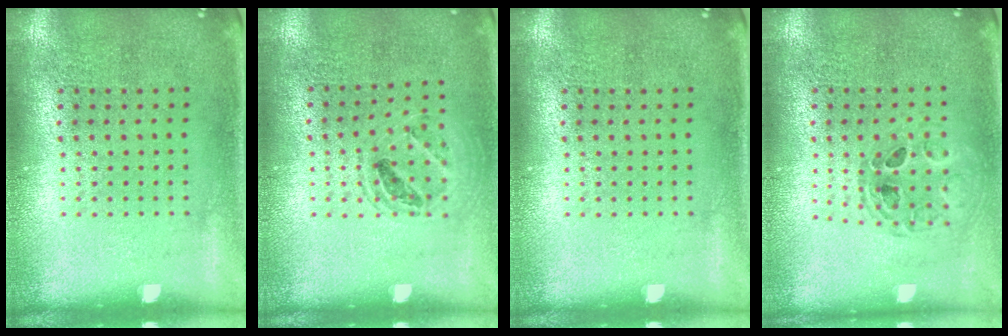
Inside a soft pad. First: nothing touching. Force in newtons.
{"total": 1.1, "press": 1.1, "slide": 0.4}
{"total": 0.0}
{"total": 0.8, "press": 0.8, "slide": 0.2}